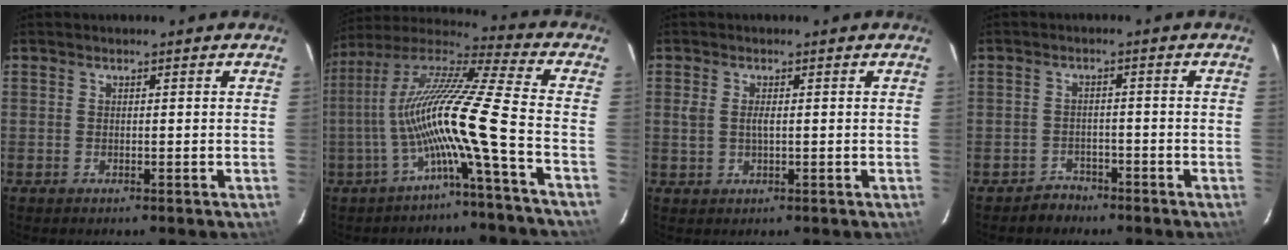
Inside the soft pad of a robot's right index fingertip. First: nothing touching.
{"total": 14.7, "force": [-5.2, -2.1, 13.6], "torque": [-0.229, -0.007, -0.103]}
{"total": 2.4, "force": [0.2, 1.1, 2.2], "torque": [-0.045, -0.001, 0.005]}
{"total": 3.2, "force": [-2.5, 2.1, -0.4], "torque": [0.005, 0.016, -0.039]}